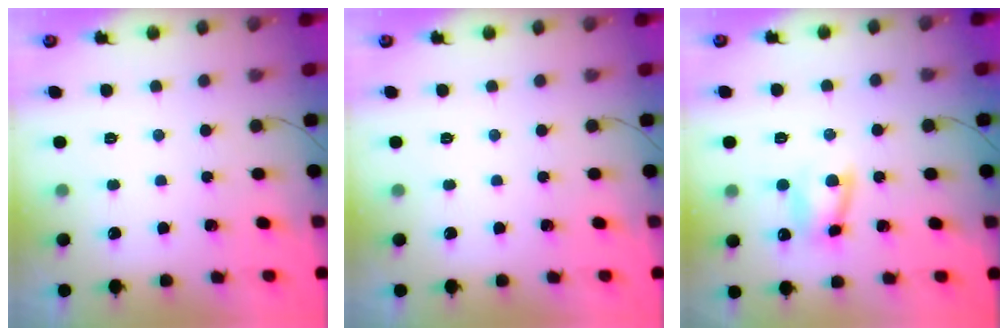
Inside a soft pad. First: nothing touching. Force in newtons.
{"total": 0.0}
{"total": 7.0, "press": 7.0, "slide": 0.9}